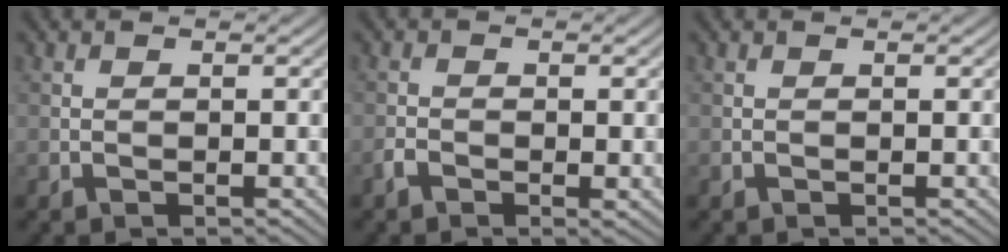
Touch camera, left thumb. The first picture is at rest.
{"total": 2.1, "force": [-1.0, 1.0, 1.5], "torque": [-0.030, -0.002, -0.022]}
{"total": 0.0}